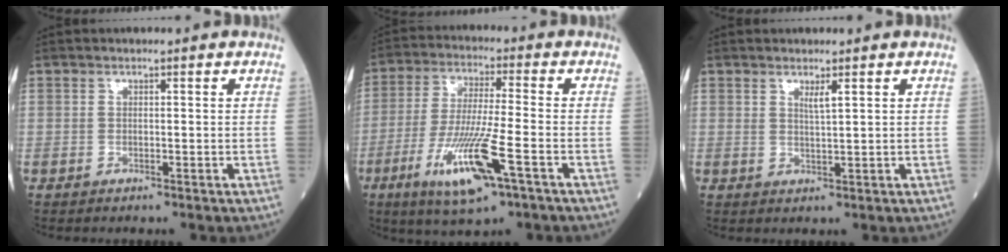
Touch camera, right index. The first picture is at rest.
{"total": 13.0, "force": [-5.6, 1.0, 11.7], "torque": [-0.236, -0.026, -0.099]}
{"total": 1.8, "force": [1.1, 0.0, 1.4], "torque": [-0.029, -0.006, 0.020]}